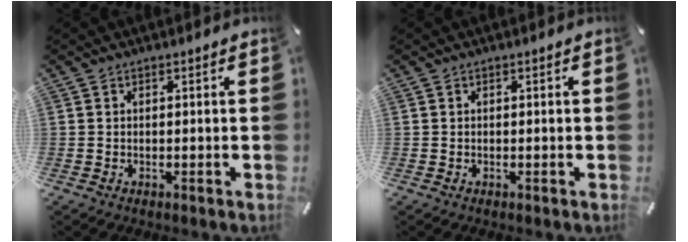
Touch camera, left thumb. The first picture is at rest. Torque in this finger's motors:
{"motor_torque": [0.00, 0.00, 0.00, 0.00, 0.00]}